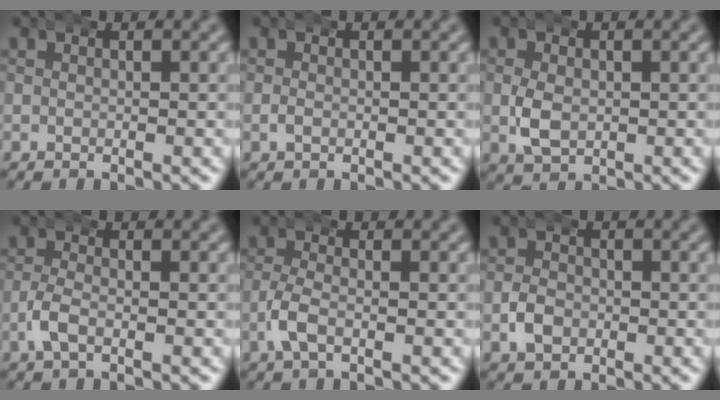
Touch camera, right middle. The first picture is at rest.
{"total": 0.7, "force": [-0.4, 0.4, 0.4], "torque": [-0.017, -0.002, -0.003]}
{"total": 3.0, "force": [-0.4, 2.1, 2.0], "torque": [-0.050, -0.008, 0.002]}
{"total": 2.3, "force": [-1.0, 1.0, 1.8], "torque": [-0.048, -0.005, -0.018]}
{"total": 2.6, "force": [-1.1, 1.1, 2.1], "torque": [-0.054, -0.006, -0.019]}
{"total": 1.8, "force": [-0.8, 1.4, 0.9], "torque": [-0.023, -0.001, -0.013]}